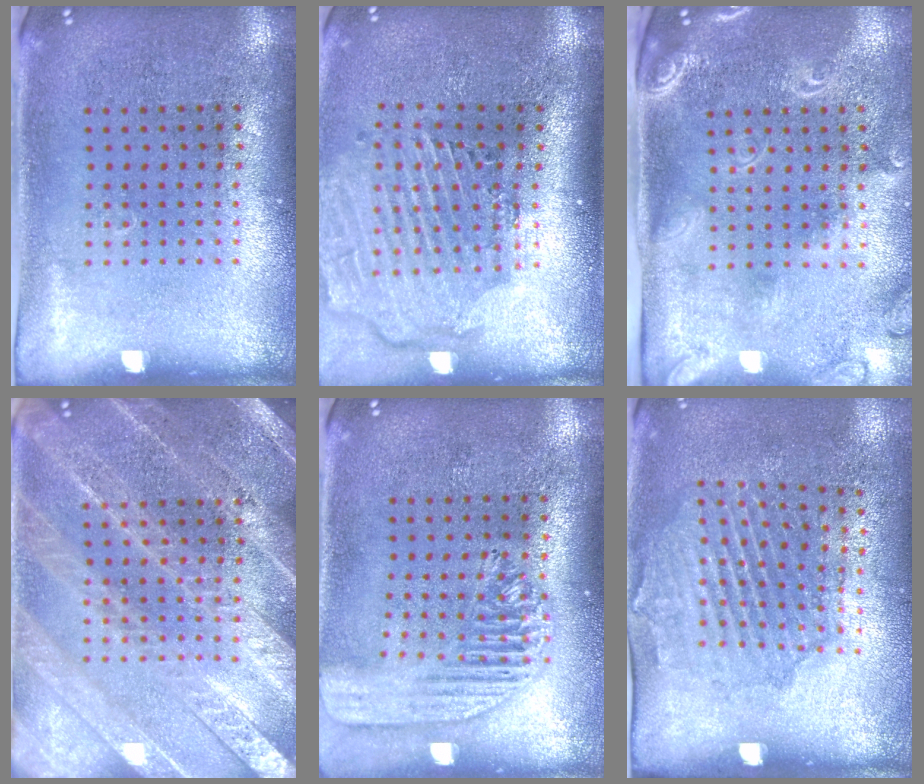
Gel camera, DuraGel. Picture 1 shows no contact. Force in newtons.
{"total": 2.8, "press": 2.3, "slide": 1.7}
{"total": 2.4, "press": 1.8, "slide": 1.6}
{"total": 3.3, "press": 3.3, "slide": 0.4}
{"total": 1.8, "press": 1.7, "slide": 0.7}
{"total": 1.6, "press": 1.4, "slide": 0.7}